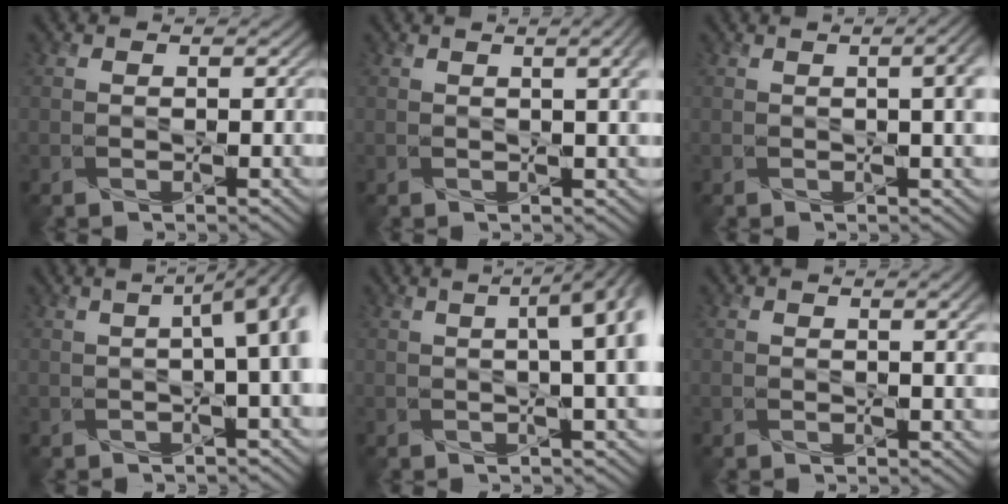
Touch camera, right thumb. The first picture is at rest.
{"total": 4.5, "force": [1.3, 1.2, 4.2], "torque": [-0.049, 0.009, 0.020]}
{"total": 4.7, "force": [0.6, 1.2, 4.5], "torque": [-0.056, 0.009, 0.009]}
{"total": 9.2, "force": [0.2, 2.9, 8.7], "torque": [-0.117, 0.015, -0.006]}
{"total": 8.9, "force": [1.1, 2.6, 8.5], "torque": [-0.099, 0.020, 0.000]}
{"total": 2.6, "force": [0.9, 0.6, 2.3], "torque": [-0.034, 0.004, 0.019]}